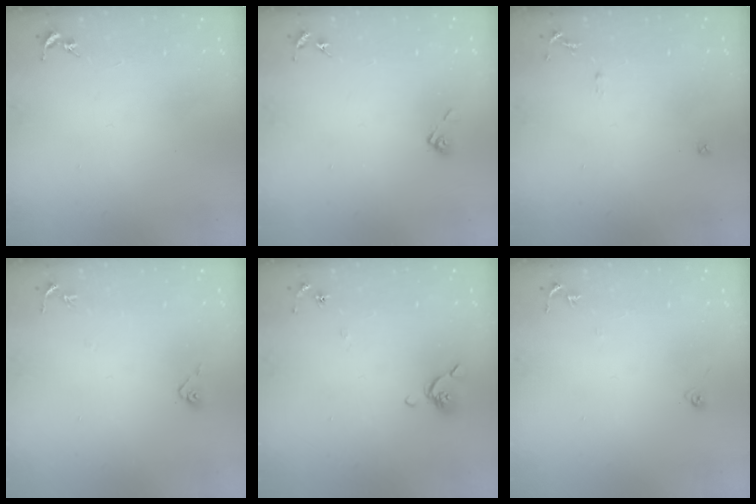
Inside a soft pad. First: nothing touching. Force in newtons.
{"total": 4.7, "press": 4.2, "slide": 2.2}
{"total": 5.6, "press": 5.5, "slide": 0.6}
{"total": 4.5, "press": 4.4, "slide": 0.8}
{"total": 5.4, "press": 5.3, "slide": 1.1}
{"total": 6.2, "press": 6.1, "slide": 0.5}